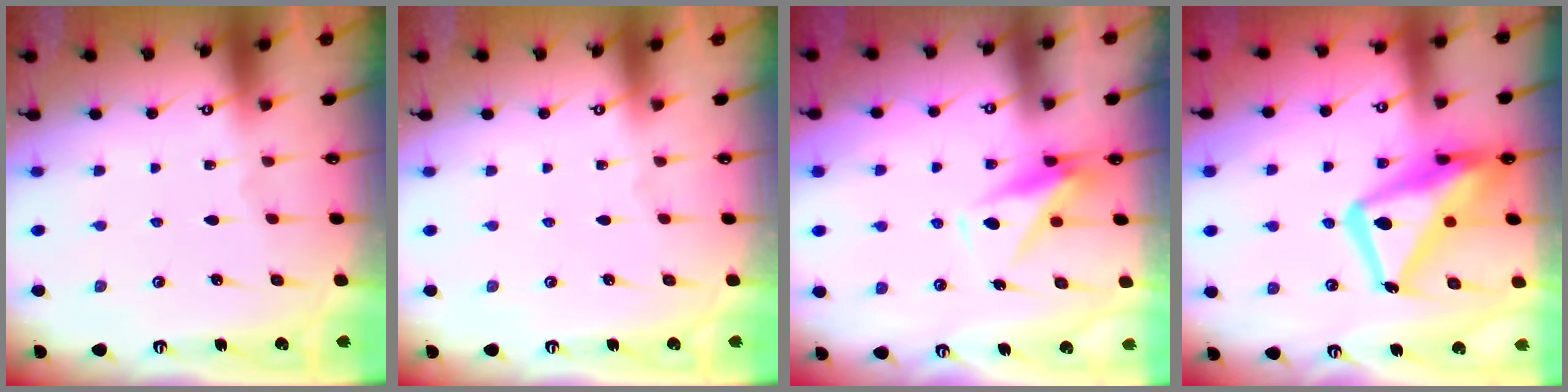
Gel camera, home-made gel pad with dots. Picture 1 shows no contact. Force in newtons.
{"total": 0.0}
{"total": 8.1, "press": 8.0, "slide": 1.2}
{"total": 19.8, "press": 19.8, "slide": 1.8}